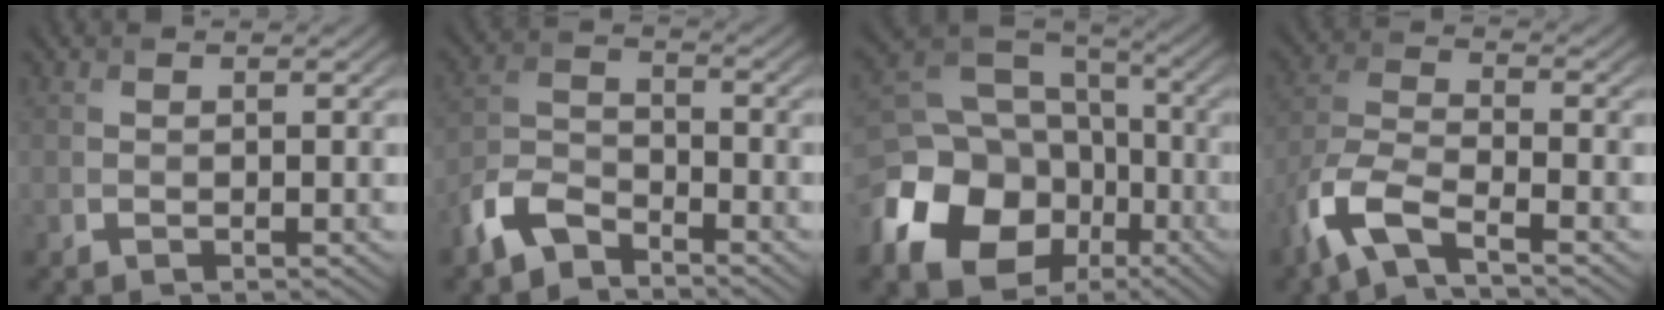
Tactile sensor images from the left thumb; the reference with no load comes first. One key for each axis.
{"total": 6.5, "fx": -4.8, "fy": 2.9, "fz": 3.2, "tx": -0.073, "ty": -0.002, "tz": -0.115}
{"total": 17.1, "fx": -7.0, "fy": 13.0, "fz": 8.6, "tx": -0.219, "ty": -0.038, "tz": -0.123}
{"total": 7.7, "fx": -4.9, "fy": 2.4, "fz": 5.4, "tx": -0.126, "ty": -0.004, "tz": -0.118}